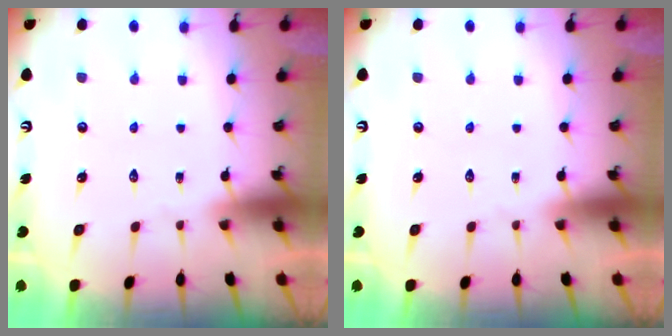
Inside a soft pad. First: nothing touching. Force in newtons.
{"total": 0.0}